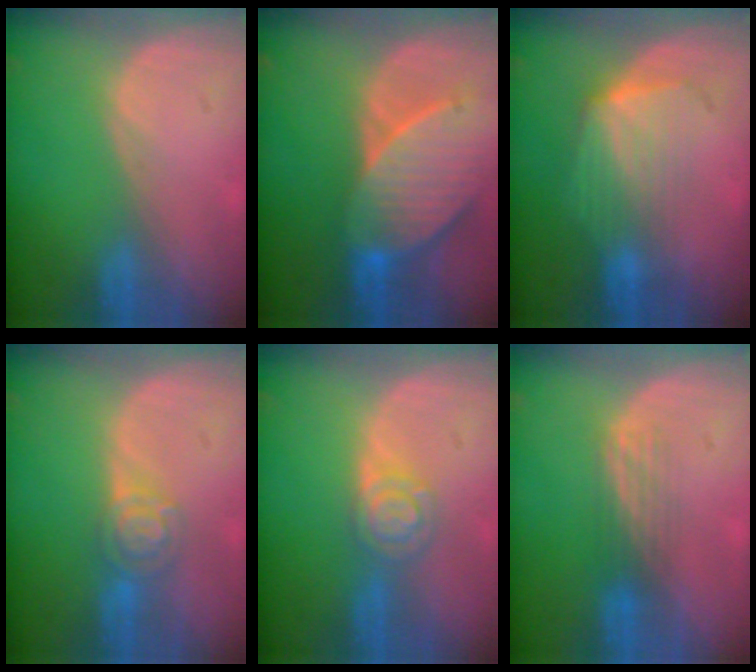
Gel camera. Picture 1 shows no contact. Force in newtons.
{"total": 9.6, "press": 8.7, "slide": 4.0}
{"total": 7.1, "press": 6.5, "slide": 2.9}
{"total": 5.0, "press": 4.3, "slide": 2.5}
{"total": 4.4, "press": 4.4, "slide": 0.0}
{"total": 2.7, "press": 2.6, "slide": 0.8}